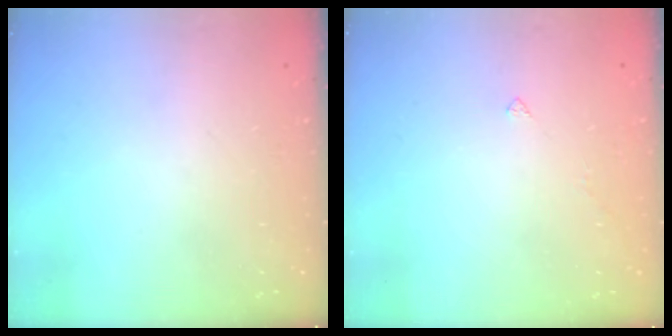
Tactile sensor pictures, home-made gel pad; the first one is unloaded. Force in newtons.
{"total": 1.9, "press": 1.8, "slide": 0.4}